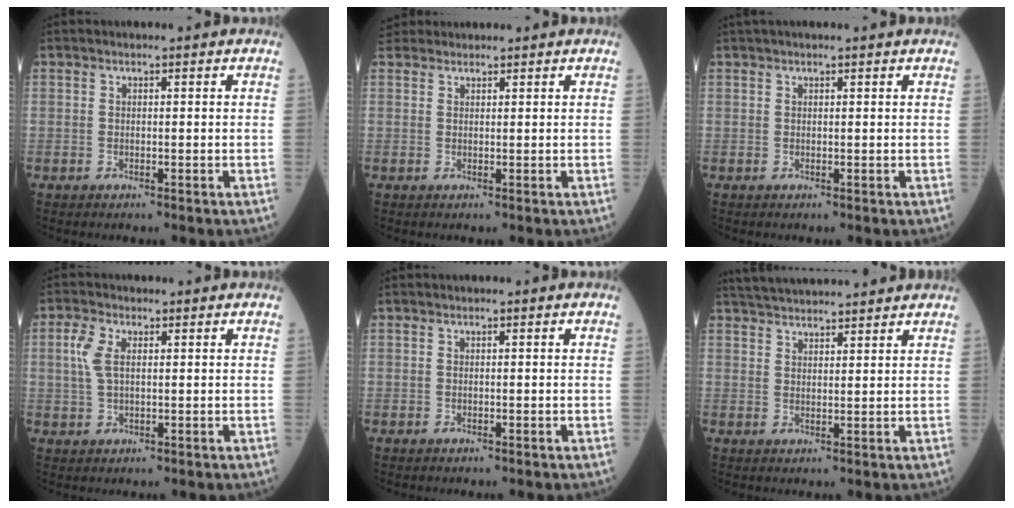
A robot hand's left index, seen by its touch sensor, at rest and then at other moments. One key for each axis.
{"total": 2.7, "fx": 2.5, "fy": 0.9, "fz": 0.1, "tx": -0.006, "ty": 0.027, "tz": 0.046}
{"total": 2.6, "fx": 2.2, "fy": -0.2, "fz": 1.3, "tx": -0.013, "ty": 0.029, "tz": 0.035}
{"total": 3.8, "fx": 0.9, "fy": 1.8, "fz": 3.2, "tx": -0.092, "ty": 0.011, "tz": 0.019}
{"total": 0.0}
{"total": 10.8, "fx": 10.1, "fy": 1.0, "fz": 3.5, "tx": -0.066, "ty": 0.033, "tz": 0.154}